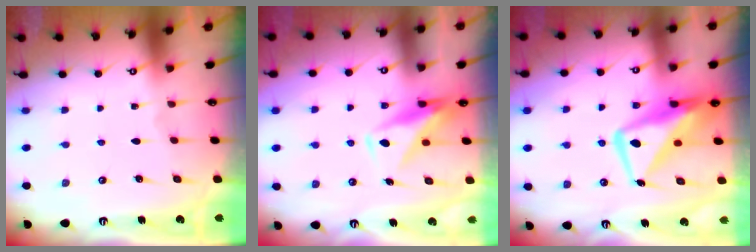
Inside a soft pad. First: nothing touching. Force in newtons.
{"total": 10.2, "press": 10.2, "slide": 0.8}
{"total": 14.7, "press": 14.6, "slide": 1.8}